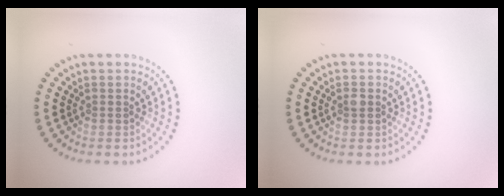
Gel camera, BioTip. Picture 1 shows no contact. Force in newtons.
{"total": 0.9, "press": 0.9, "slide": 0.1}